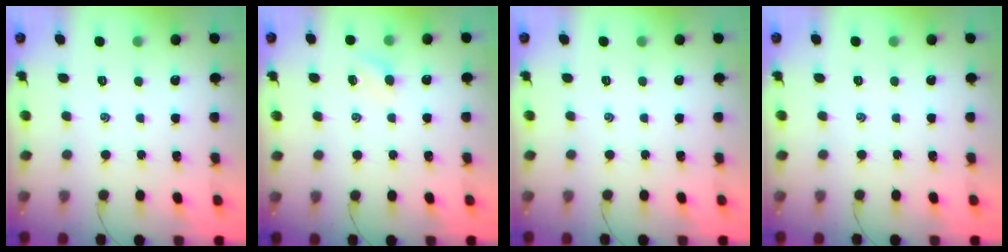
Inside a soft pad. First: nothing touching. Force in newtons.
{"total": 3.6, "press": 3.4, "slide": 1.3}
{"total": 0.0}
{"total": 0.0}